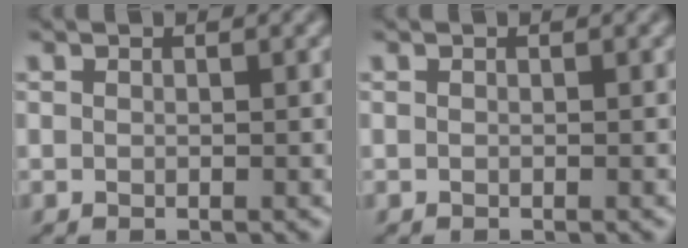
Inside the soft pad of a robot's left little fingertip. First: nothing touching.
{"total": 0.0}